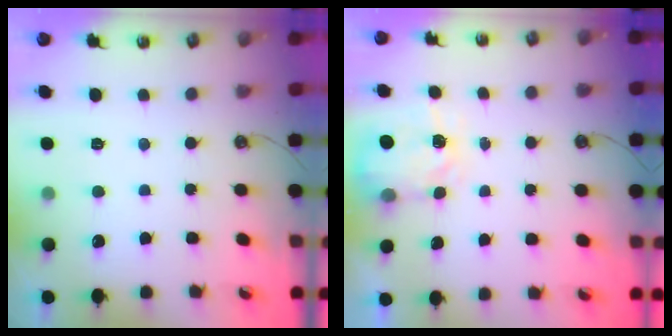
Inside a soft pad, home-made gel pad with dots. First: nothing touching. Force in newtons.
{"total": 4.0, "press": 3.9, "slide": 0.7}